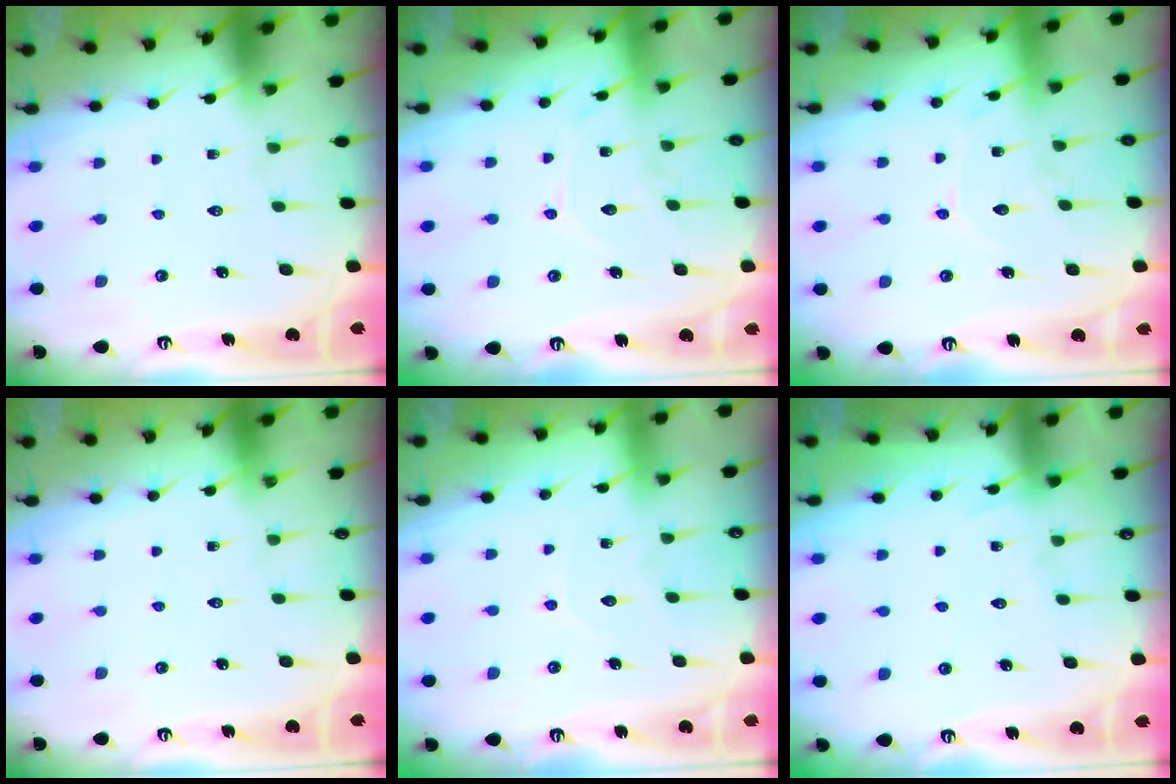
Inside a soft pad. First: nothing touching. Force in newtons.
{"total": 9.4, "press": 9.4, "slide": 0.7}
{"total": 9.4, "press": 9.4, "slide": 0.7}
{"total": 0.0}
{"total": 4.3, "press": 4.3, "slide": 0.4}
{"total": 5.0, "press": 5.0, "slide": 0.6}